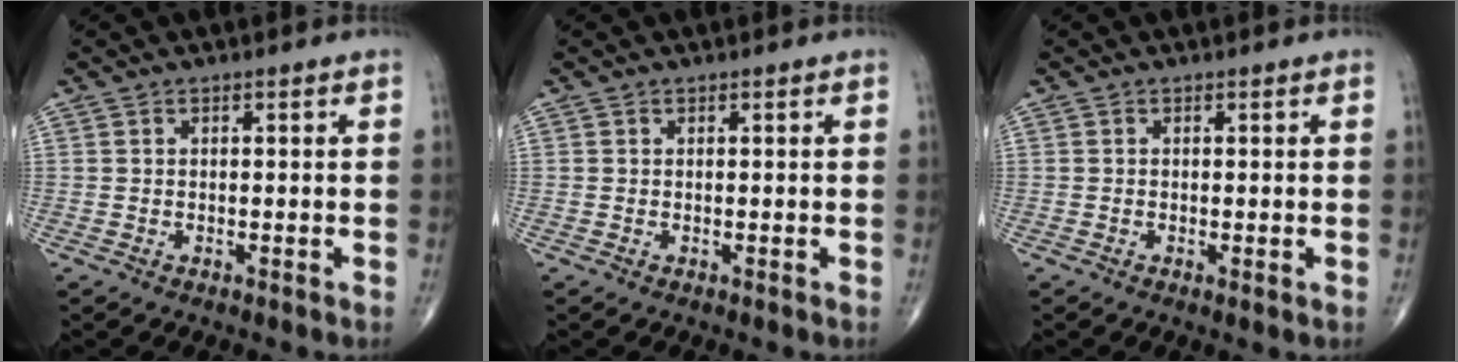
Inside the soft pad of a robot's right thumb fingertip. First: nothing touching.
{"total": 0.0}
{"total": 0.7, "force": [-0.2, 0.1, 0.7], "torque": [-0.018, -0.004, -0.005]}